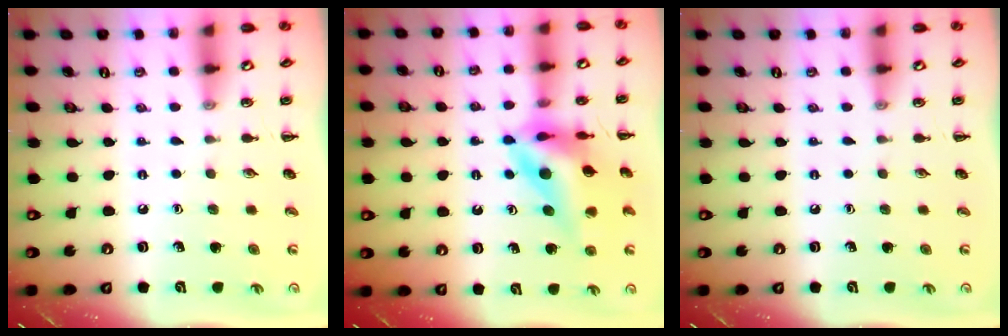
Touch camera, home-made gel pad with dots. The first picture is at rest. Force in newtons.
{"total": 13.0, "press": 12.6, "slide": 3.1}
{"total": 0.0}